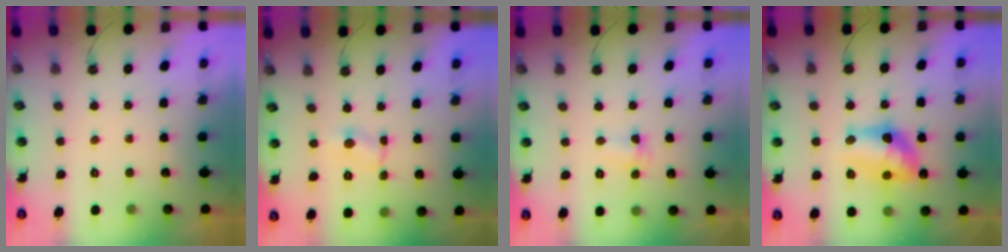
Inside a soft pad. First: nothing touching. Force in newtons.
{"total": 1.8, "press": 1.8, "slide": 0.2}
{"total": 1.7, "press": 1.6, "slide": 0.6}
{"total": 12.7, "press": 12.7, "slide": 1.0}